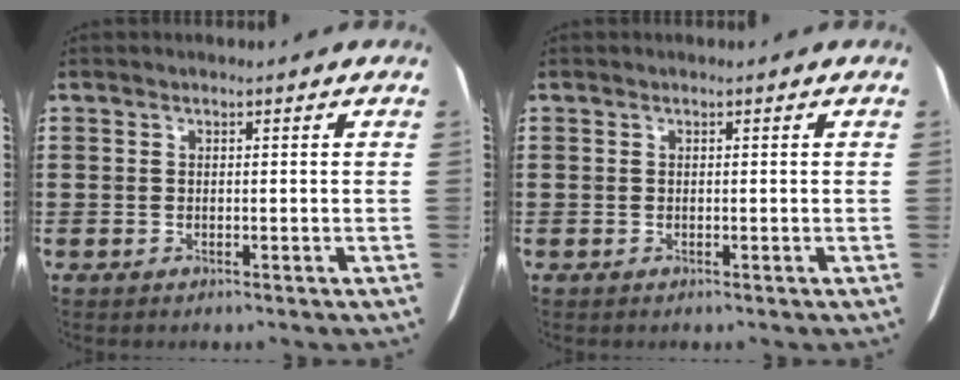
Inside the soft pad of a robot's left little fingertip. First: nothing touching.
{"total": 0.0}